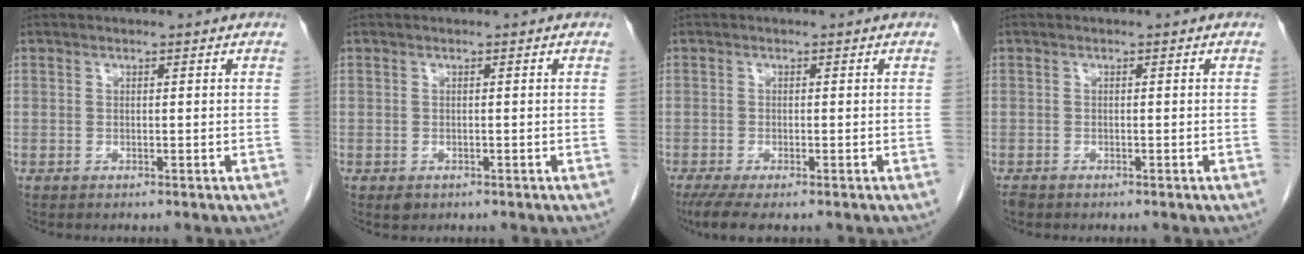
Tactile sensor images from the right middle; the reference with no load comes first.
{"total": 1.1, "force": [-0.5, 0.8, 0.5], "torque": [-0.008, 0.001, -0.002]}
{"total": 4.5, "force": [-3.1, 1.0, 3.1], "torque": [-0.056, -0.014, -0.049]}
{"total": 1.2, "force": [-1.0, 0.5, 0.5], "torque": [-0.013, -0.003, -0.016]}